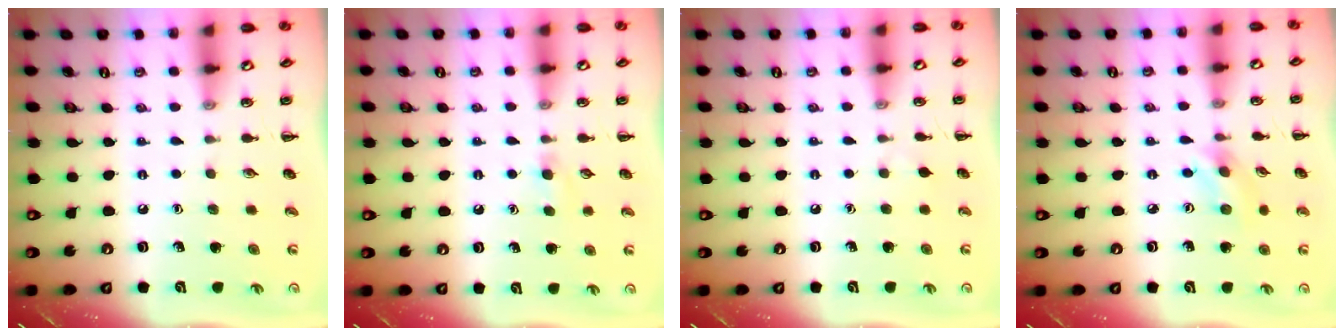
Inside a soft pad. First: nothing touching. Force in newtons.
{"total": 3.6, "press": 3.3, "slide": 1.5}
{"total": 2.4, "press": 2.3, "slide": 0.9}
{"total": 2.8, "press": 2.7, "slide": 0.6}